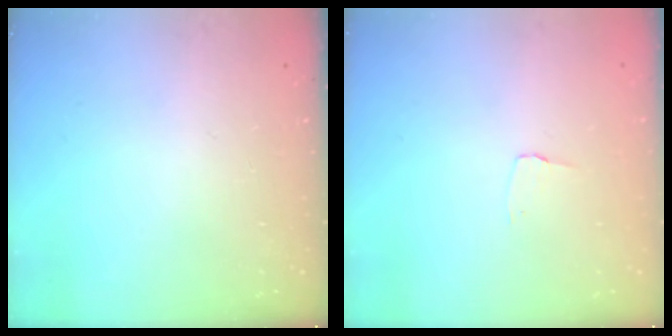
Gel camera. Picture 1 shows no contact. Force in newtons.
{"total": 2.6, "press": 2.6, "slide": 0.2}